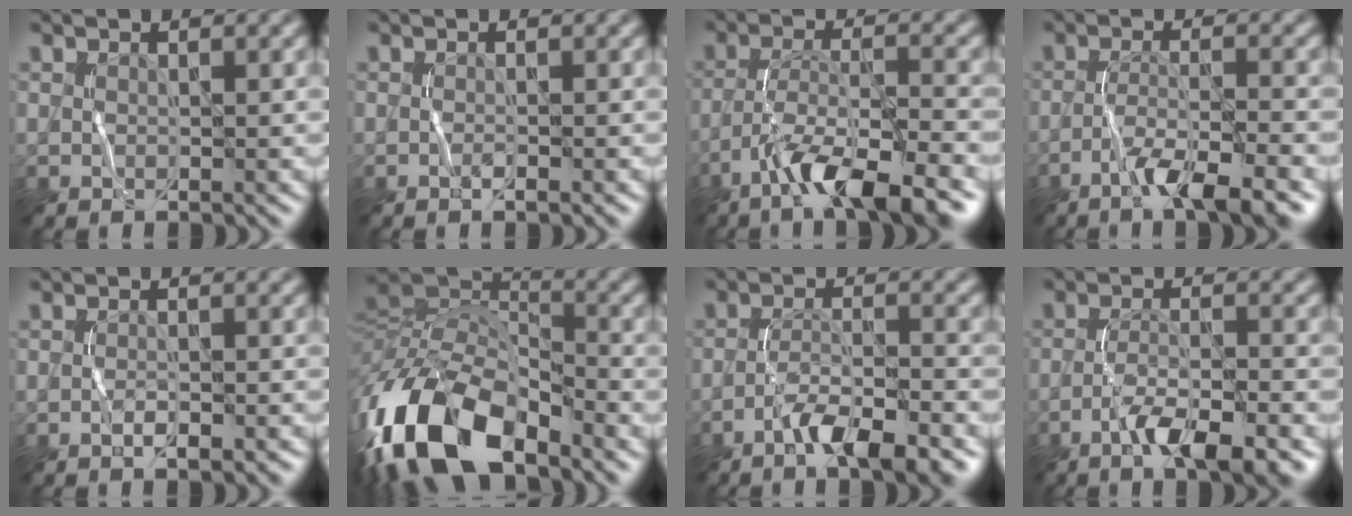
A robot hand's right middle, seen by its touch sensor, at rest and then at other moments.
{"total": 0.8, "force": [-0.4, 0.2, 0.7], "torque": [-0.007, 0.004, -0.010]}
{"total": 8.5, "force": [-5.5, 1.9, 6.2], "torque": [-0.107, 0.007, -0.097]}
{"total": 5.6, "force": [-3.4, 0.9, 4.4], "torque": [-0.073, 0.008, -0.060]}
{"total": 1.4, "force": [-0.8, 0.3, 1.0], "torque": [-0.016, 0.002, -0.013]}
{"total": 14.2, "force": [-7.1, 7.2, 10.0], "torque": [-0.216, -0.010, -0.138]}
{"total": 5.6, "force": [-3.8, 1.1, 4.0], "torque": [-0.068, 0.009, -0.062]}
{"total": 5.8, "force": [-3.4, 1.2, 4.5], "torque": [-0.076, 0.005, -0.056]}